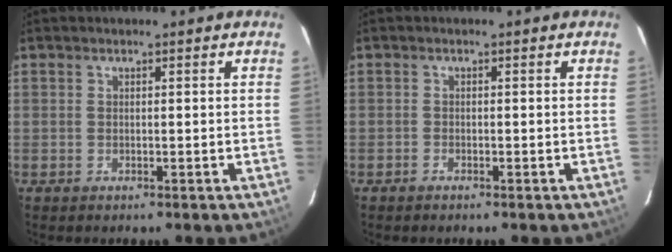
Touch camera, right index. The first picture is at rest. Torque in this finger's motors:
{"motor_torque": [0.14, -0.03, -0.07, 0.00]}